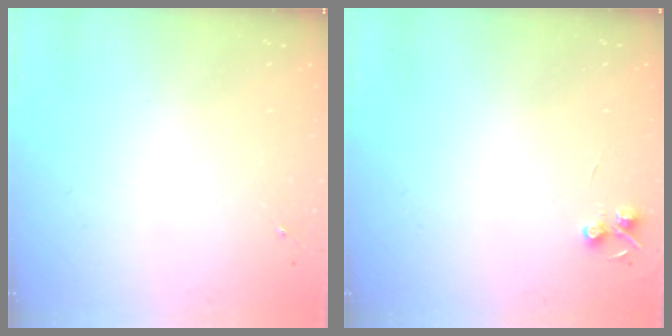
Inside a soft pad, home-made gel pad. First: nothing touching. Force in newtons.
{"total": 4.6, "press": 4.6, "slide": 0.6}